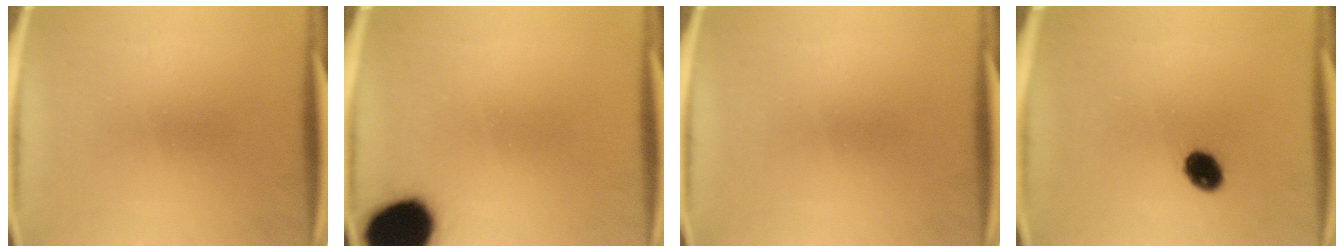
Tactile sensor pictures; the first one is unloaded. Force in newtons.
{"total": 18.4}
{"total": 0.0}
{"total": 5.6}